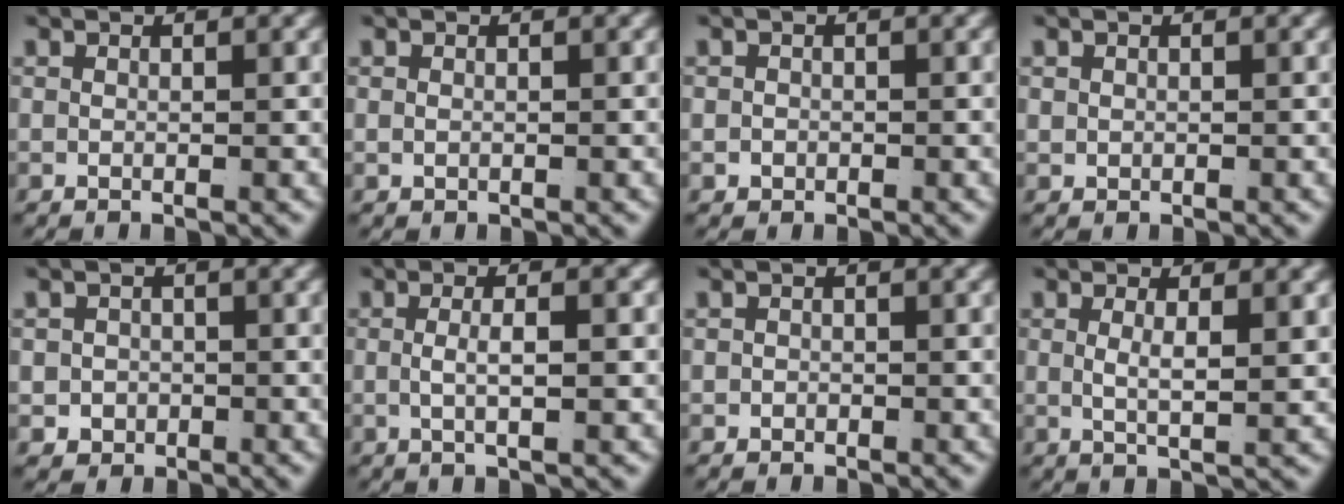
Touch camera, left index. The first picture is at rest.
{"total": 0.0}
{"total": 1.0, "force": [-0.5, 0.9, 0.2], "torque": [-0.012, -0.013, 0.000]}
{"total": 0.5, "force": [0.2, 0.4, 0.3], "torque": [-0.014, -0.008, 0.012]}
{"total": 3.2, "force": [-1.1, 2.9, 0.9], "torque": [-0.021, -0.018, -0.013]}
{"total": 2.5, "force": [-0.3, -0.1, 2.5], "torque": [-0.048, -0.006, 0.002]}
{"total": 0.6, "force": [-0.5, 0.2, -0.1], "torque": [0.002, -0.009, -0.004]}
{"total": 2.6, "force": [0.6, 0.1, 2.5], "torque": [-0.047, -0.014, 0.020]}